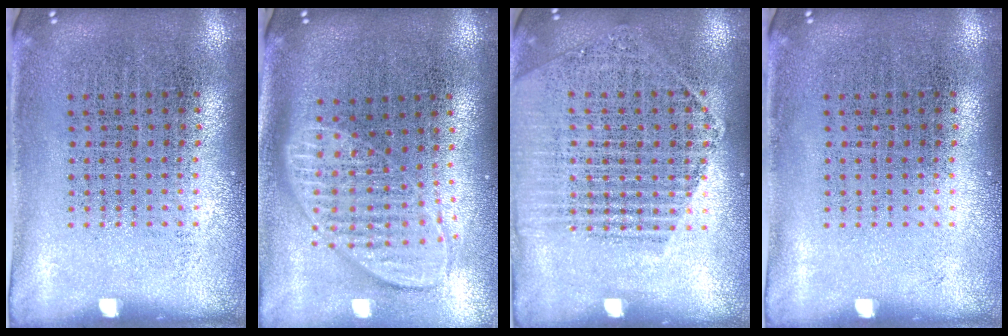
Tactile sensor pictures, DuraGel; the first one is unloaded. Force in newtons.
{"total": 1.9, "press": 1.5, "slide": 1.1}
{"total": 1.6, "press": 1.5, "slide": 0.4}
{"total": 0.0}